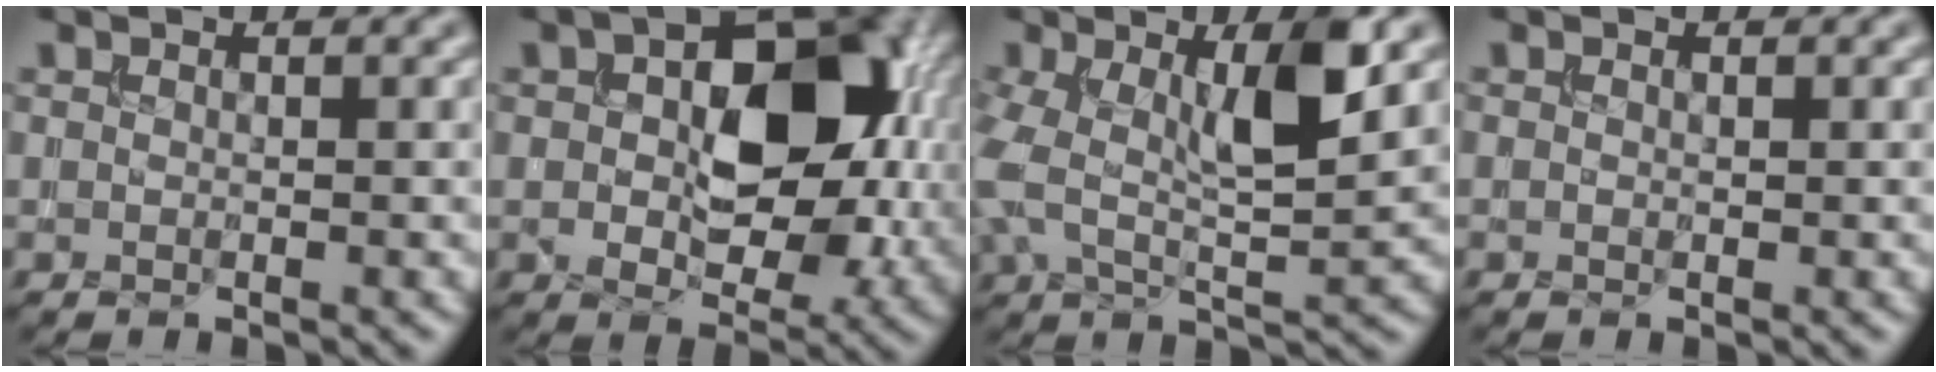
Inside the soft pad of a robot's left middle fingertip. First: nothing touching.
{"total": 11.5, "force": [1.4, 6.8, 9.2], "torque": [-0.126, 0.007, 0.019]}
{"total": 8.0, "force": [1.3, 3.0, 7.3], "torque": [-0.138, 0.006, 0.019]}
{"total": 0.0}